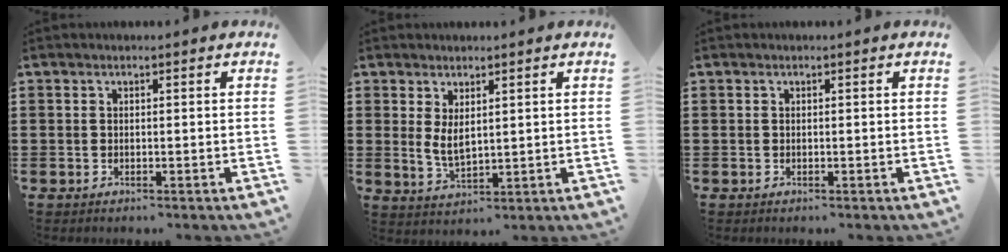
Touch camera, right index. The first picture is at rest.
{"total": 3.6, "force": [1.2, 1.6, 3.0], "torque": [-0.067, -0.001, 0.021]}
{"total": 0.0}